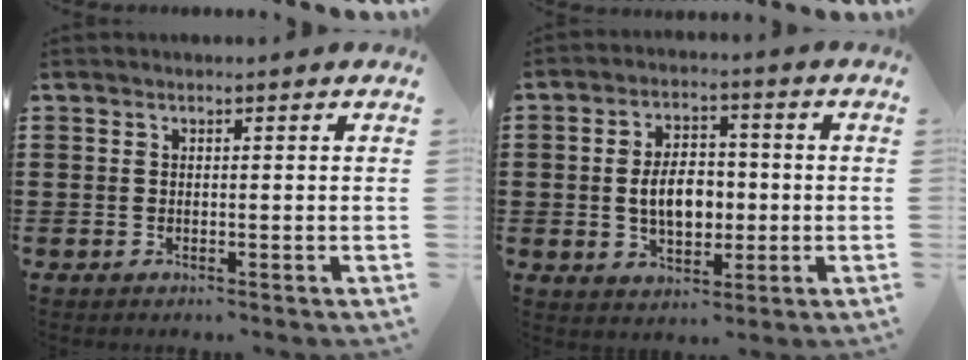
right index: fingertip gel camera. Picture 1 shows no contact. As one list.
[{"total": 6.6, "force": [-0.5, 4.1, 5.2], "torque": [-0.083, 0.000, -0.018]}]